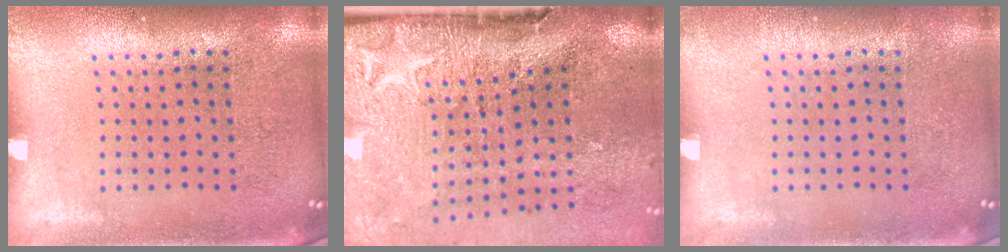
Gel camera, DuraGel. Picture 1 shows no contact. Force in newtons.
{"total": 5.0, "press": 4.0, "slide": 3.0}
{"total": 0.0}